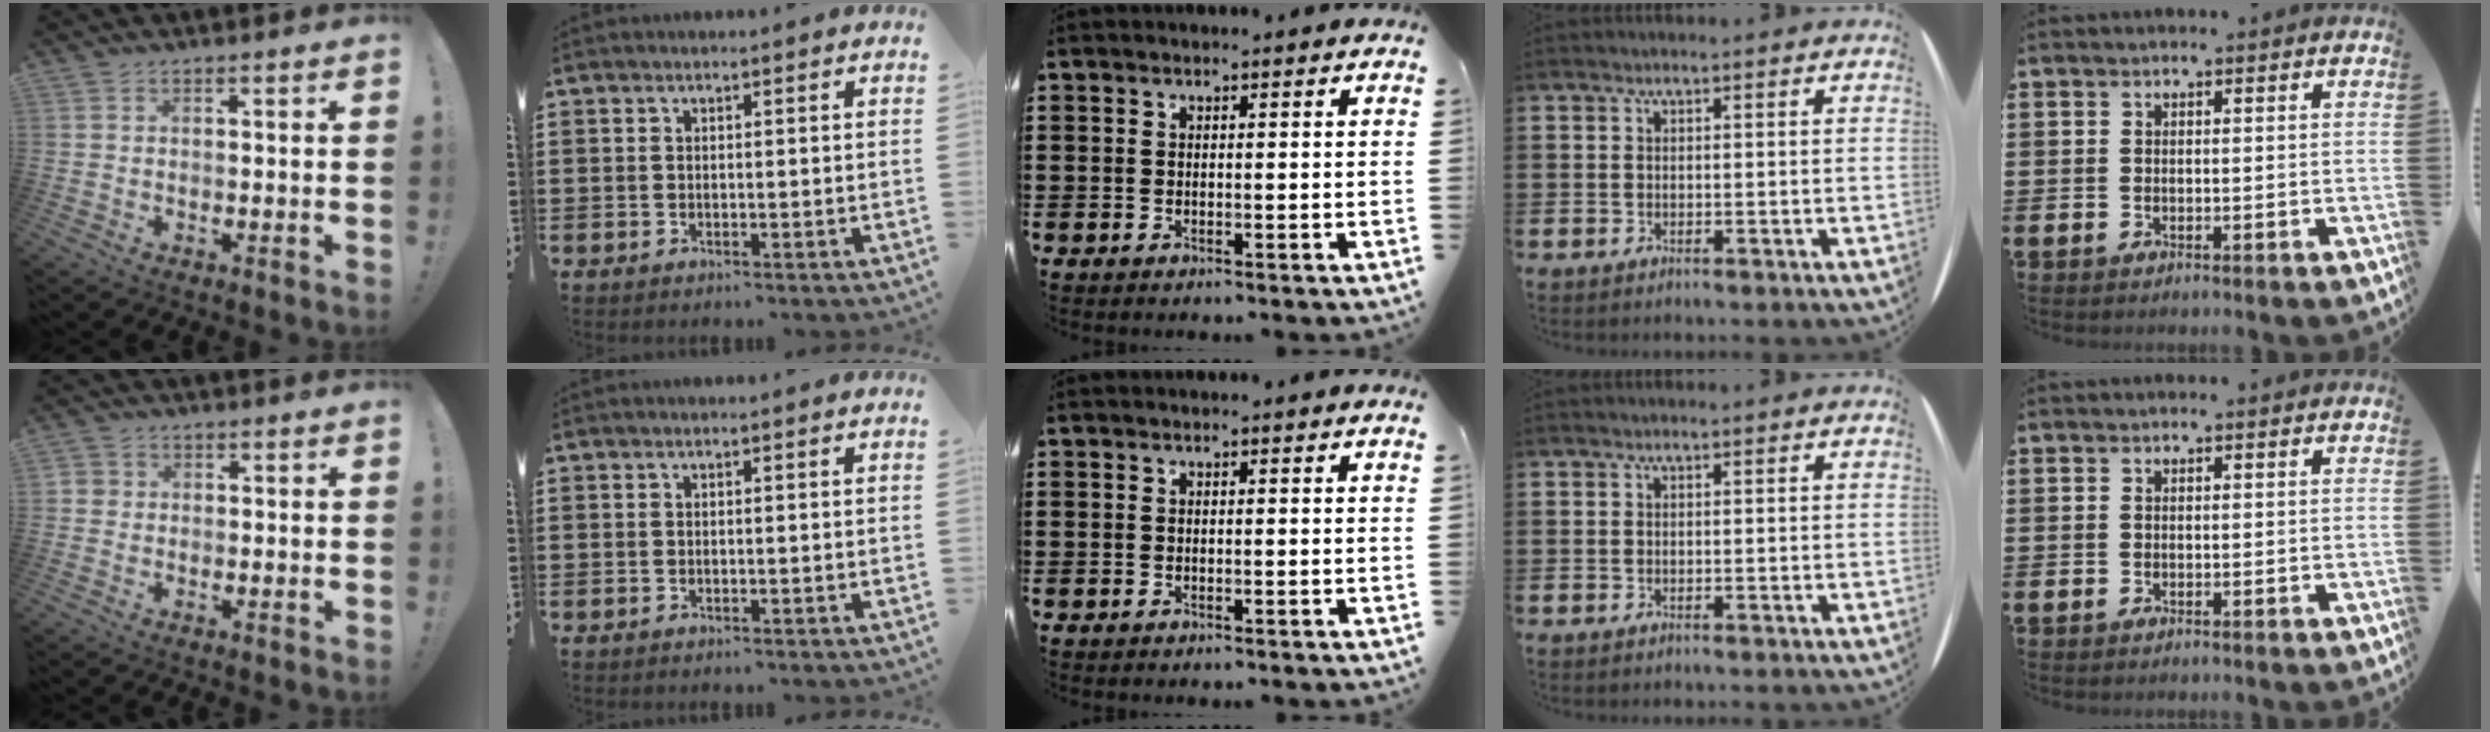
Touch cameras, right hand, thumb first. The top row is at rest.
{"thumb": {"total": 2.2, "force": [-0.2, 2.1, 0.8], "torque": [-0.017, 0.010, -0.003]}}